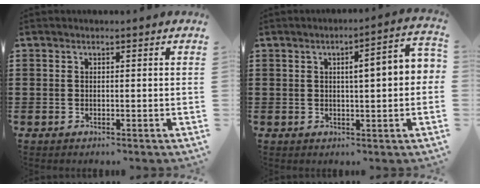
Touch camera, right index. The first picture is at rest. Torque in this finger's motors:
{"motor_torque": [1.33, 0.09, 0.45, 0.07]}